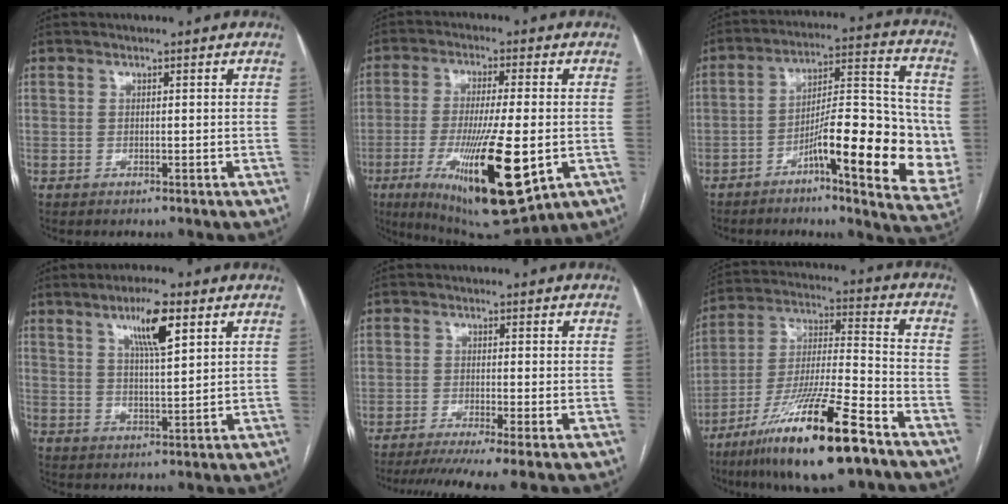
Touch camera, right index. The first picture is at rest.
{"total": 18.7, "force": [-5.5, 3.0, 17.6], "torque": [-0.301, -0.042, -0.078]}
{"total": 18.8, "force": [-5.1, 3.9, 17.7], "torque": [-0.239, 0.016, -0.072]}
{"total": 7.9, "force": [4.1, 1.2, 6.6], "torque": [-0.117, 0.001, 0.069]}
{"total": 8.8, "force": [-6.6, -0.1, 5.9], "torque": [-0.088, -0.014, -0.103]}
{"total": 20.2, "force": [-12.7, 1.8, 15.7], "torque": [-0.289, -0.034, -0.226]}